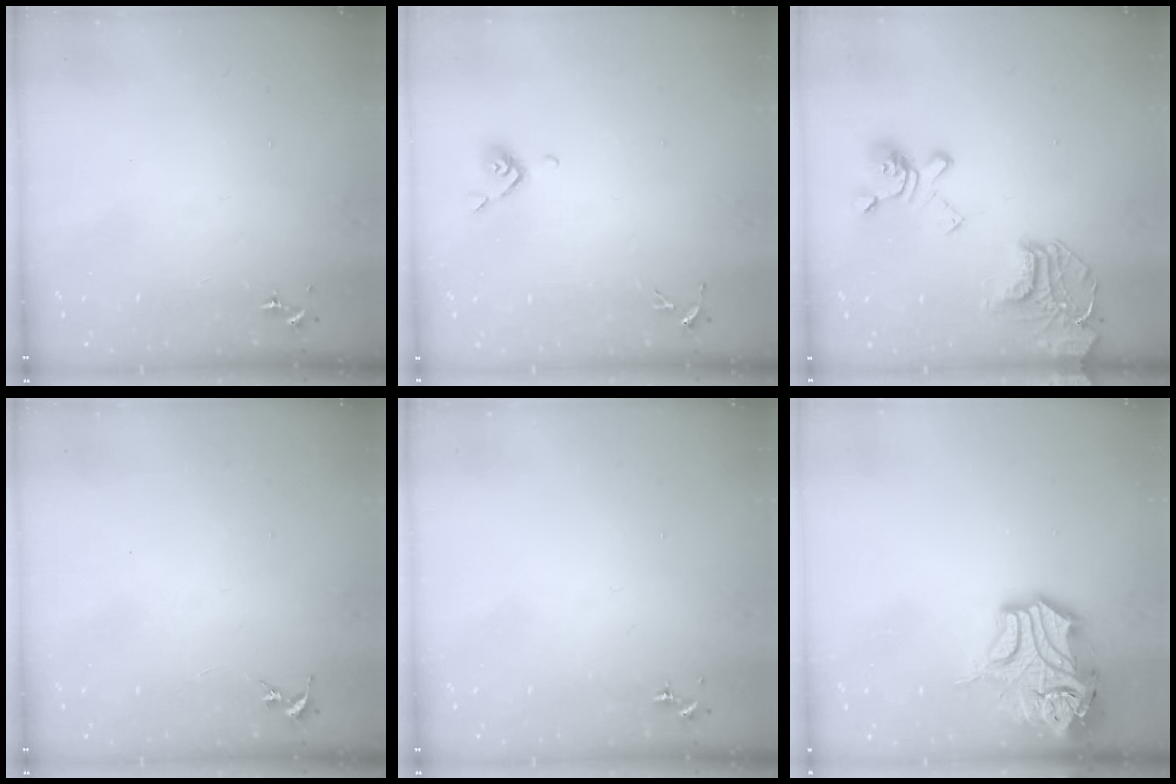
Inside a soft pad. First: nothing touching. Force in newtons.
{"total": 5.5, "press": 5.3, "slide": 1.5}
{"total": 19.9, "press": 19.8, "slide": 2.0}
{"total": 0.0}
{"total": 0.0}
{"total": 17.4, "press": 17.2, "slide": 2.6}